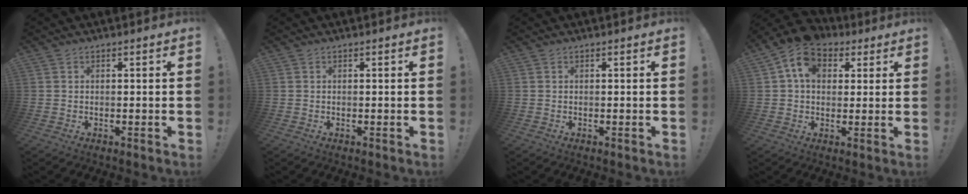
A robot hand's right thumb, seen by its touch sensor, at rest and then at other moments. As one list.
[{"total": 0.0}, {"total": 0.0}, {"total": 11.7, "force": [4.7, 8.7, 6.2], "torque": [-0.100, -0.011, 0.090]}]